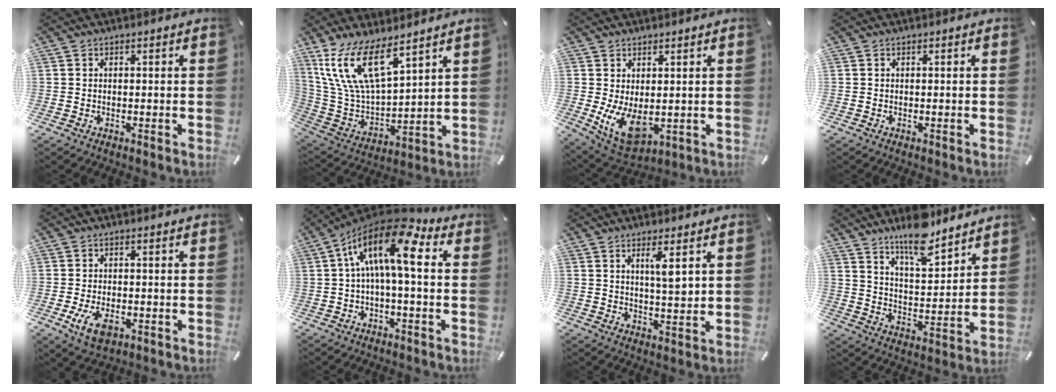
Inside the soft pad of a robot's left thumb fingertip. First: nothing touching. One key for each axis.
{"total": 16.7, "fx": 10.9, "fy": 6.8, "fz": 10.7, "tx": -0.256, "ty": -0.056, "tz": 0.196}
{"total": 9.2, "fx": 0.2, "fy": 5.2, "fz": 7.6, "tx": -0.142, "ty": -0.027, "tz": 0.007}
{"total": 0.0}
{"total": 5.9, "fx": -2.0, "fy": 3.4, "fz": 4.3, "tx": -0.103, "ty": -0.001, "tz": -0.039}
{"total": 15.6, "fx": 2.8, "fy": 5.6, "fz": 14.2, "tx": -0.265, "ty": -0.018, "tz": 0.044}
{"total": 5.6, "fx": 2.7, "fy": 1.0, "fz": 4.8, "tx": -0.078, "ty": -0.016, "tz": 0.038}
{"total": 12.3, "fx": 10.6, "fy": 4.0, "fz": 4.9, "tx": -0.075, "ty": -0.076, "tz": 0.190}